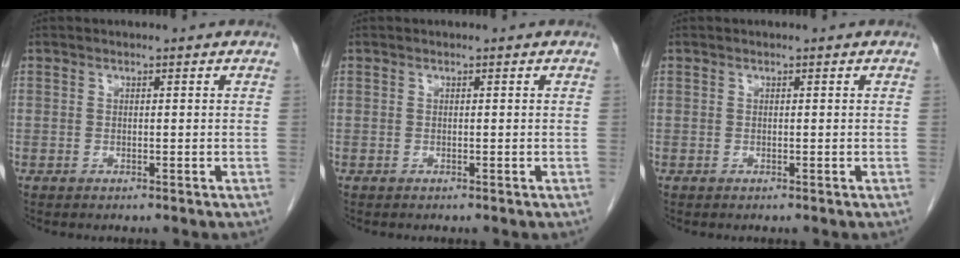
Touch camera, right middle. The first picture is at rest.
{"total": 0.0}
{"total": 0.0}